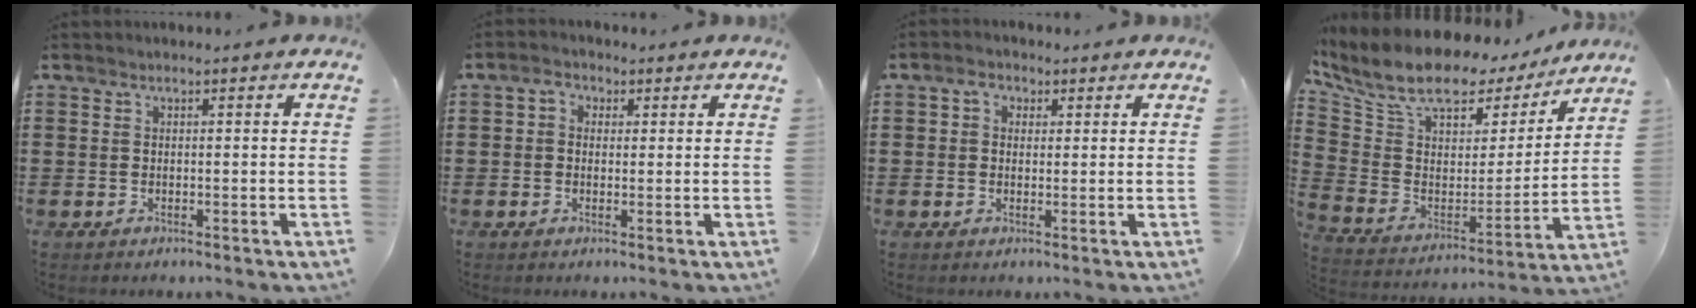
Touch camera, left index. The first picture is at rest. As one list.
[{"total": 2.0, "force": [0.2, 1.7, 0.9], "torque": [-0.024, 0.009, 0.000]}, {"total": 2.3, "force": [0.7, 1.9, 0.9], "torque": [-0.026, 0.011, 0.010]}, {"total": 10.6, "force": [8.6, 4.4, 4.5], "torque": [-0.114, -0.058, 0.147]}]